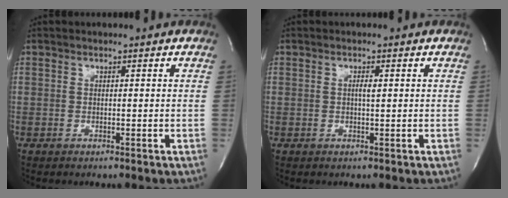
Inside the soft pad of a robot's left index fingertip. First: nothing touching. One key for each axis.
{"total": 1.1, "fx": 0.1, "fy": 0.2, "fz": 1.1, "tx": -0.023, "ty": 0.002, "tz": 0.001}